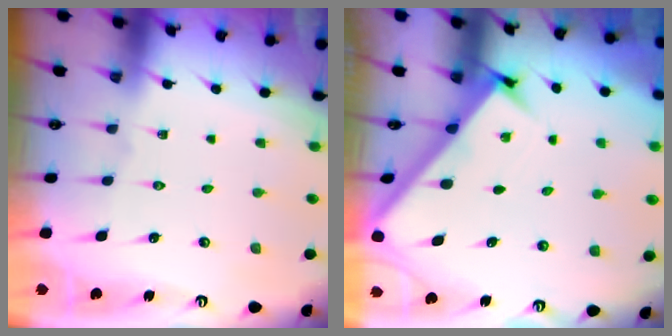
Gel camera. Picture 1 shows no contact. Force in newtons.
{"total": 2.5, "press": 2.5, "slide": 0.3}